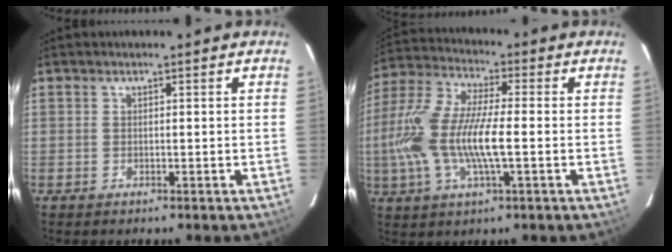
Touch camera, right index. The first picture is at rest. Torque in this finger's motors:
{"motor_torque": [1.53, -0.61, 1.05, 0.21]}